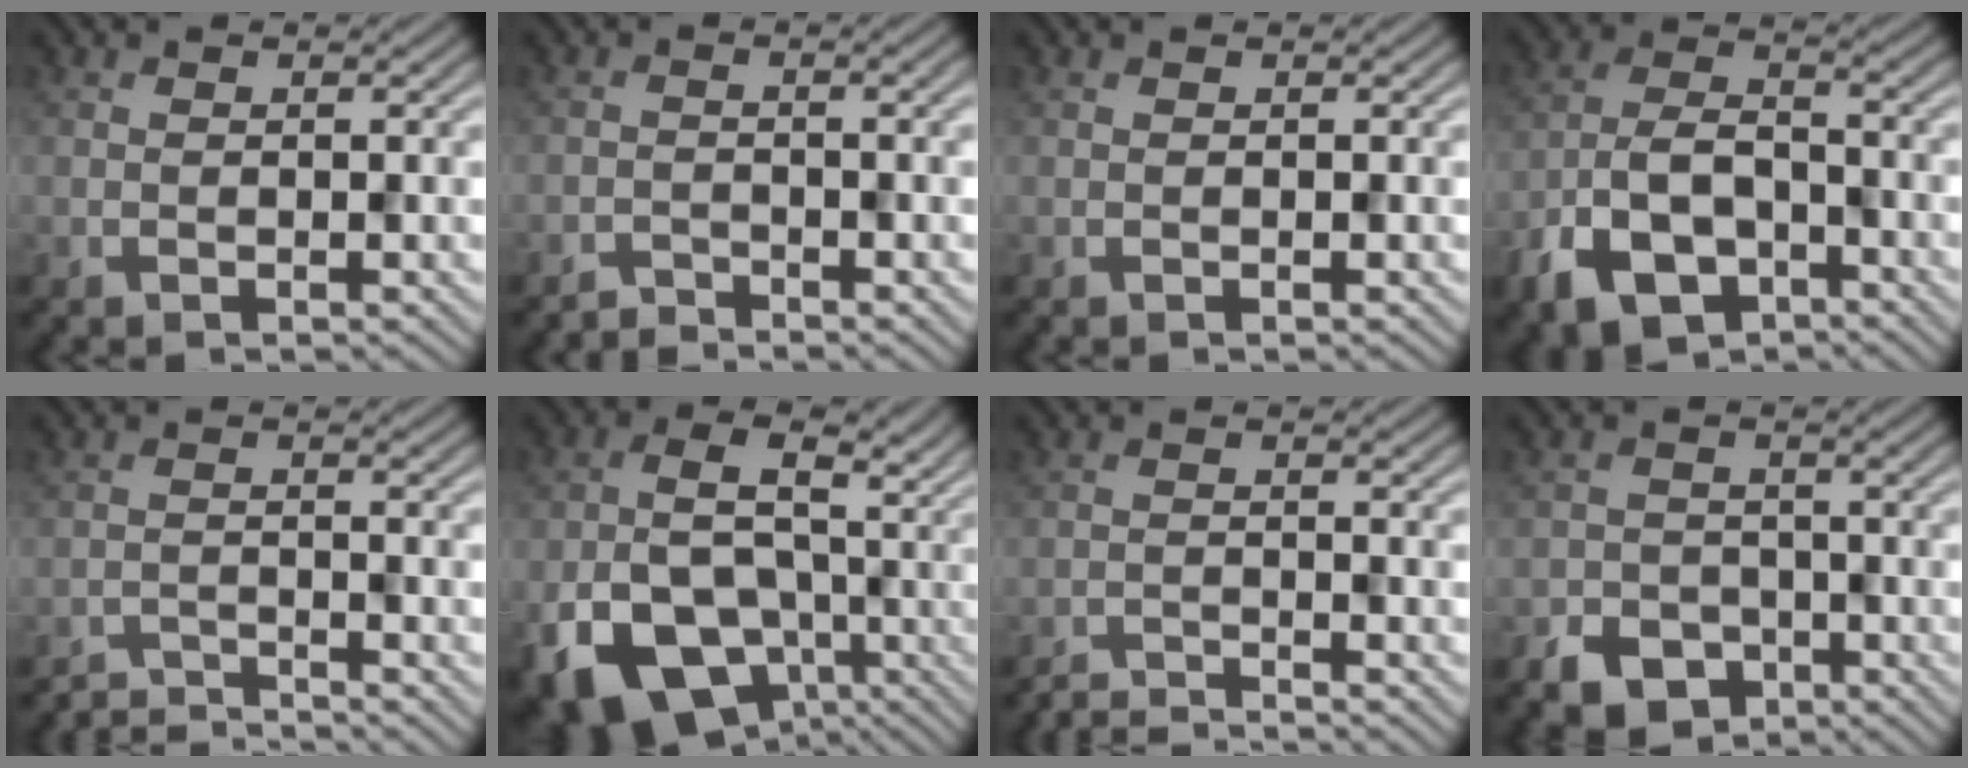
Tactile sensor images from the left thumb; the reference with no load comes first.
{"total": 2.0, "force": [-1.9, 0.2, 0.7], "torque": [-0.012, 0.000, -0.040]}
{"total": 0.0}
{"total": 9.4, "force": [-5.3, 5.0, 6.0], "torque": [-0.126, -0.006, -0.108]}
{"total": 3.1, "force": [-3.0, 0.1, 0.5], "torque": [-0.003, 0.000, -0.062]}
{"total": 16.3, "force": [-4.4, 11.4, 10.8], "torque": [-0.187, -0.016, -0.056]}
{"total": 3.0, "force": [-2.9, 0.1, 0.8], "torque": [-0.011, -0.002, -0.060]}
{"total": 5.1, "force": [-3.4, 3.4, 1.9], "torque": [-0.035, -0.004, -0.061]}